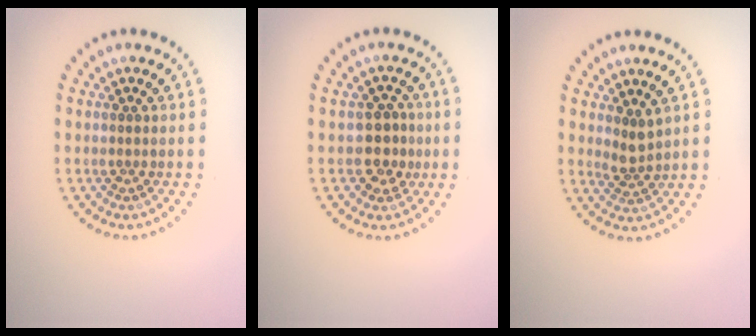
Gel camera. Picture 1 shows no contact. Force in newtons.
{"total": 2.5, "press": 2.3, "slide": 0.9}
{"total": 1.8, "press": 1.4, "slide": 1.0}